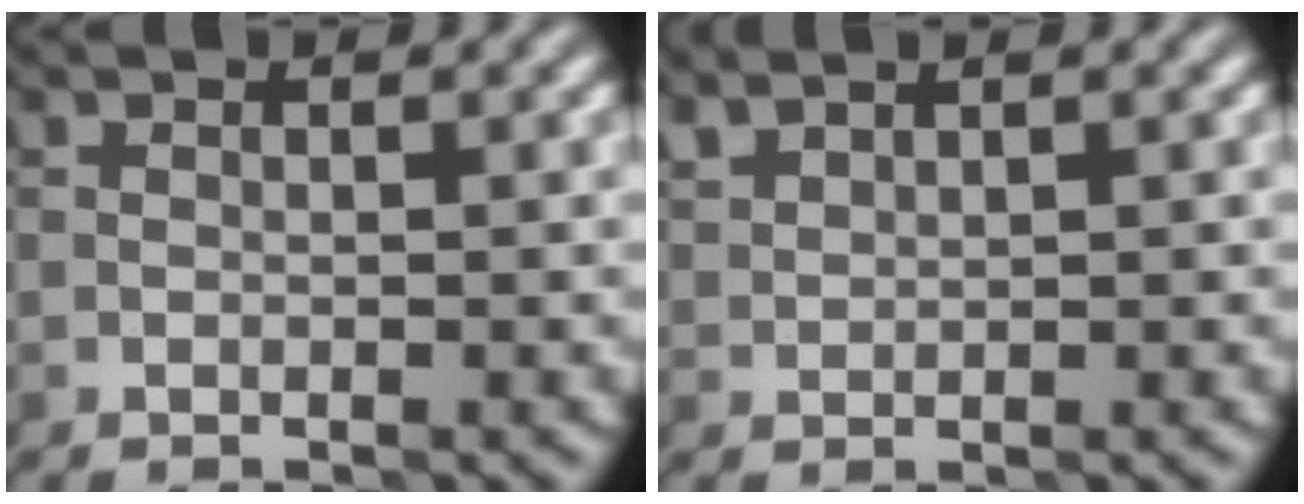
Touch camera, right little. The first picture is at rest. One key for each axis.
{"total": 1.4, "fx": 1.3, "fy": 0.3, "fz": 0.2, "tx": -0.010, "ty": 0.004, "tz": 0.035}